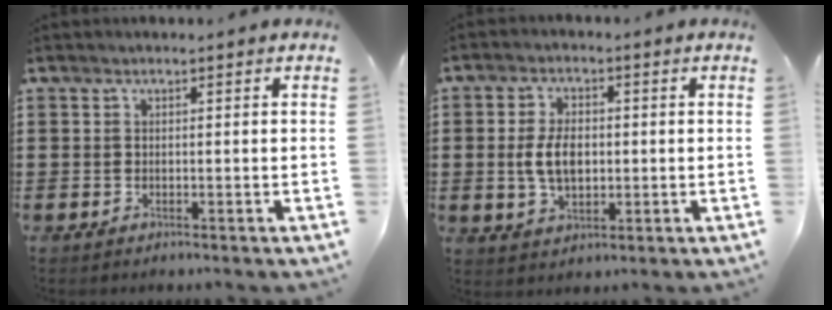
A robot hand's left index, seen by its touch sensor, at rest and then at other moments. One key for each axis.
{"total": 6.2, "fx": -0.1, "fy": 3.5, "fz": 5.1, "tx": -0.105, "ty": 0.002, "tz": -0.008}